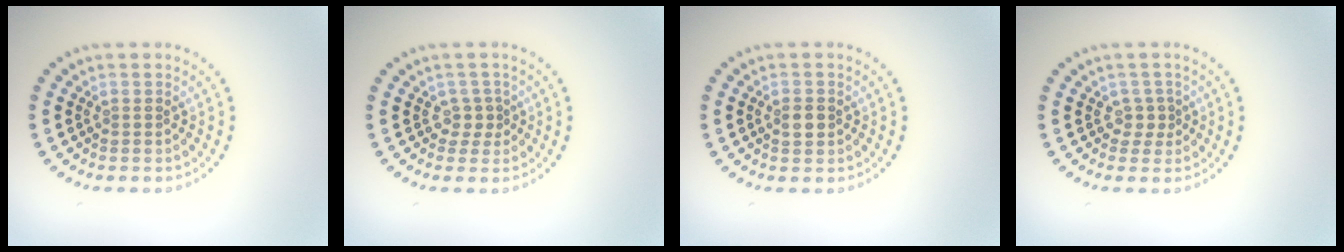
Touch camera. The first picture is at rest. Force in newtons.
{"total": 1.4, "press": 1.0, "slide": 1.0}
{"total": 1.5, "press": 1.5, "slide": 0.3}
{"total": 1.4, "press": 1.1, "slide": 0.9}